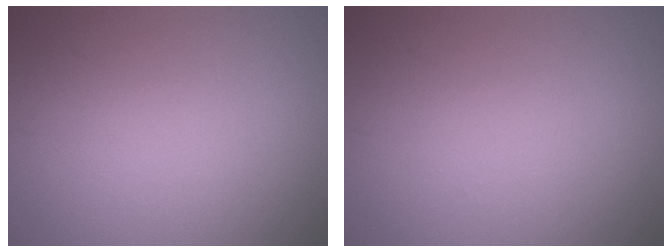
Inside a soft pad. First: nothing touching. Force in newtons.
{"total": 0.0}